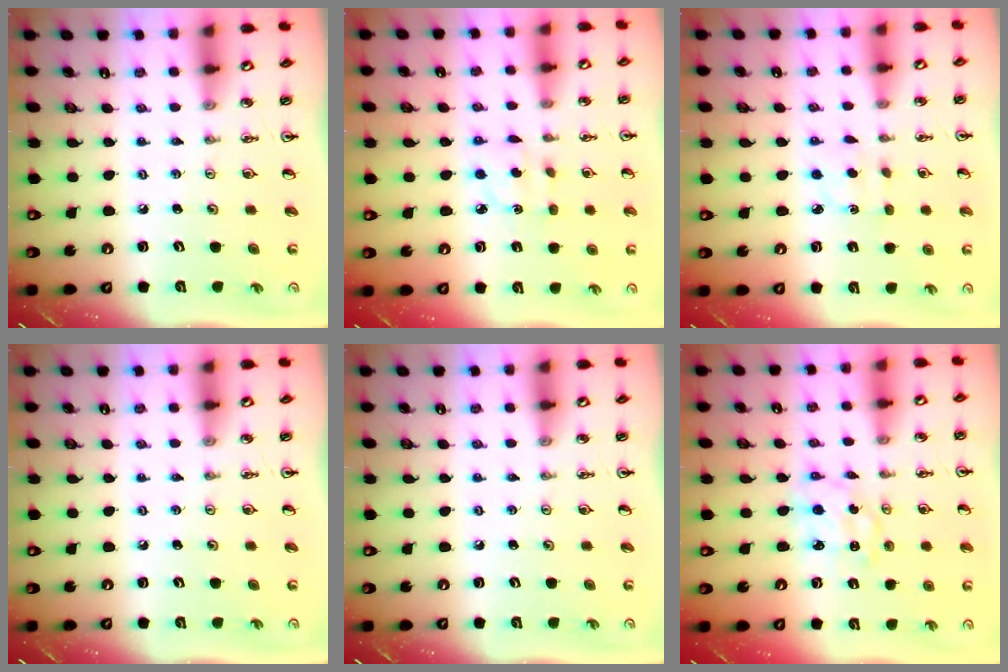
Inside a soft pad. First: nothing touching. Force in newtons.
{"total": 2.6, "press": 2.6, "slide": 0.1}
{"total": 2.7, "press": 2.6, "slide": 0.4}
{"total": 0.0}
{"total": 0.0}
{"total": 2.6, "press": 2.6, "slide": 0.3}